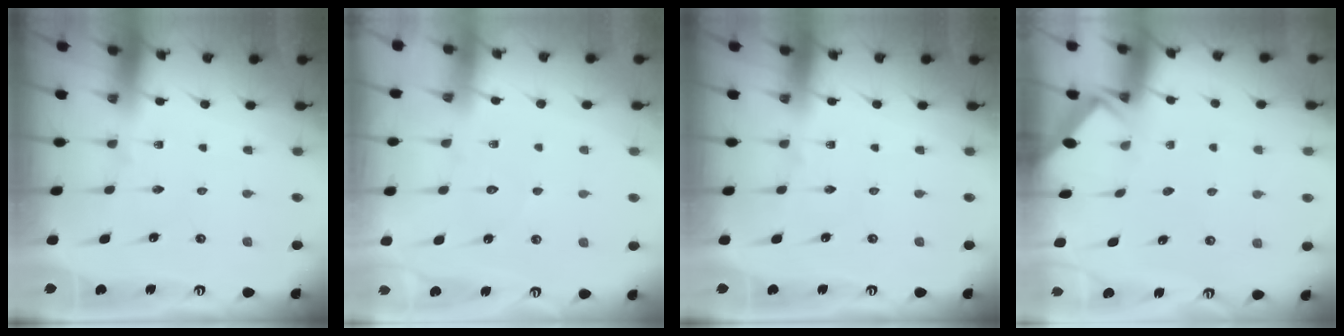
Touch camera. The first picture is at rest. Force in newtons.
{"total": 5.0, "press": 5.0, "slide": 0.5}
{"total": 0.0}
{"total": 2.5, "press": 2.4, "slide": 0.4}